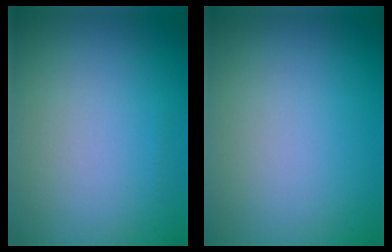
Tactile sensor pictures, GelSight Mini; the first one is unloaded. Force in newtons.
{"total": 0.0}